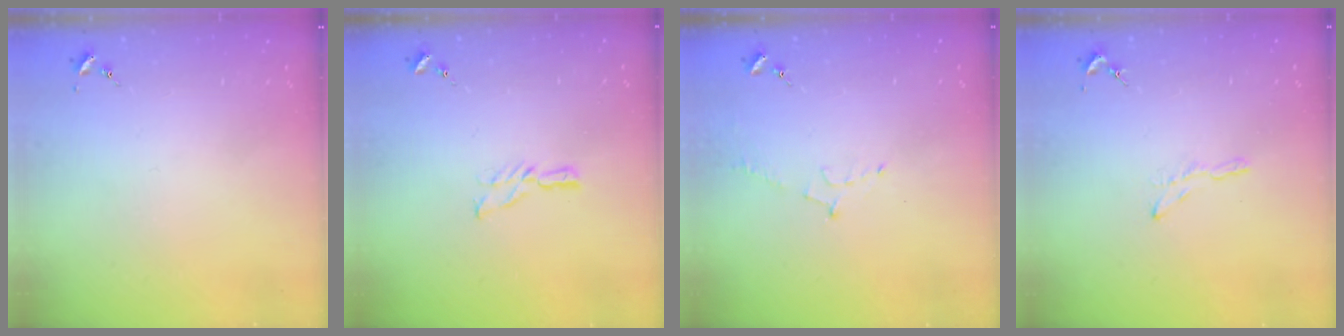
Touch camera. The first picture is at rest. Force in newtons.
{"total": 6.2, "press": 6.2, "slide": 0.5}
{"total": 5.7, "press": 5.7, "slide": 0.6}
{"total": 3.8, "press": 3.7, "slide": 0.4}